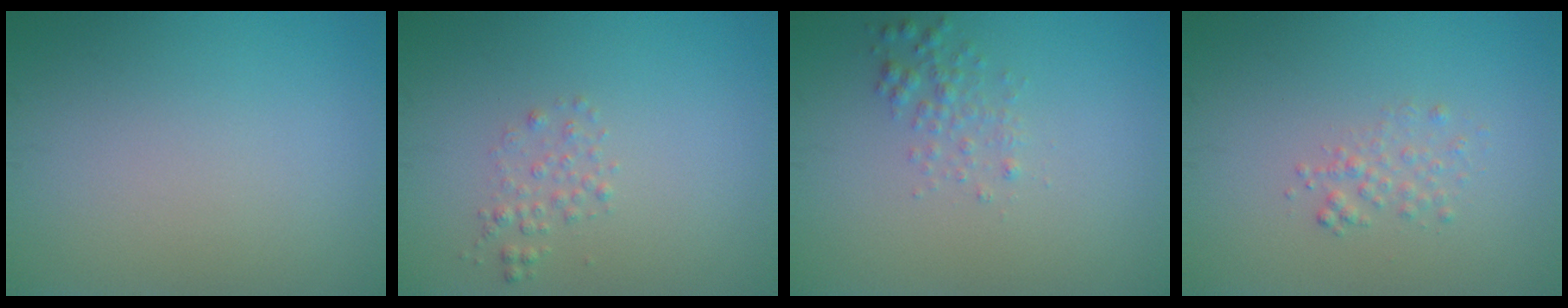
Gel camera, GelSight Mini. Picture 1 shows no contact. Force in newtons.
{"total": 1.2, "press": 1.2, "slide": 0.1}
{"total": 1.5, "press": 1.5, "slide": 0.1}
{"total": 1.4, "press": 1.4, "slide": 0.1}